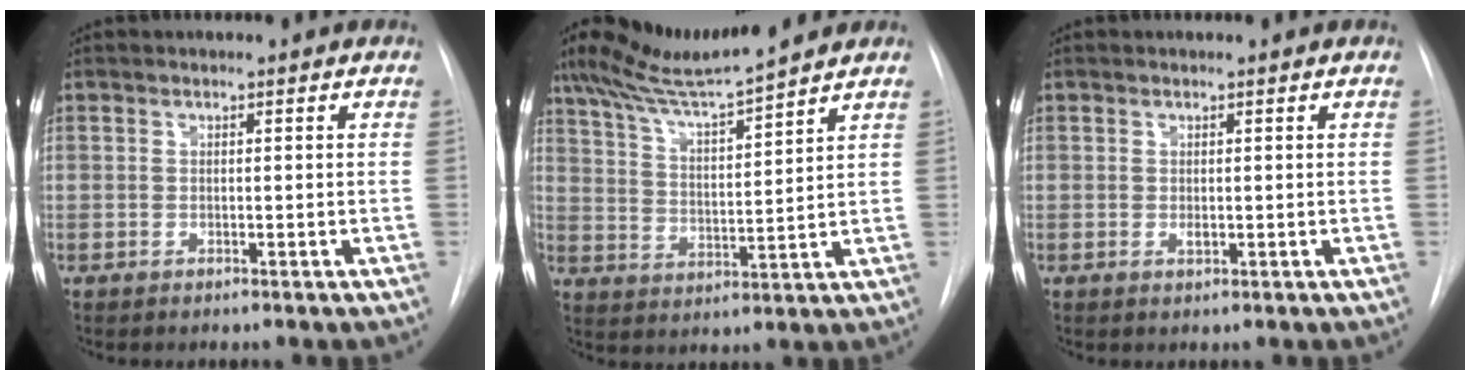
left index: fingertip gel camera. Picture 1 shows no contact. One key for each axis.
{"total": 11.9, "fx": 10.6, "fy": -0.2, "fz": 5.4, "tx": -0.101, "ty": 0.012, "tz": 0.192}
{"total": 0.7, "fx": 0.1, "fy": 0.3, "fz": 0.6, "tx": -0.010, "ty": -0.002, "tz": 0.004}